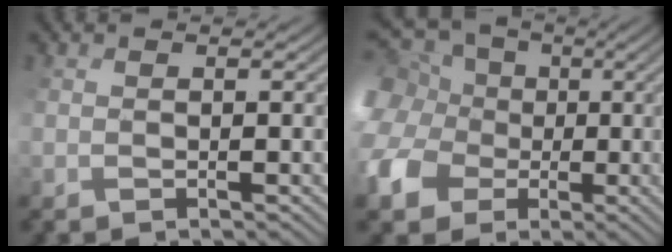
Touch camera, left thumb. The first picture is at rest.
{"total": 13.4, "force": [2.8, 11.4, 6.5], "torque": [-0.212, 0.017, 0.041]}